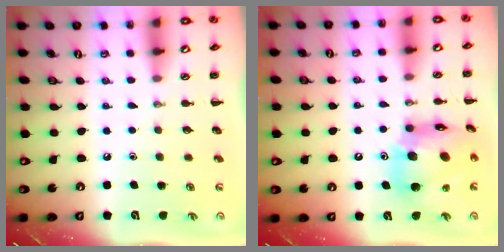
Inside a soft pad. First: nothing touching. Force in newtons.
{"total": 16.0, "press": 15.5, "slide": 3.7}